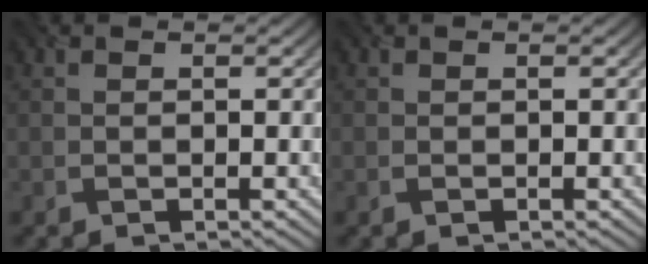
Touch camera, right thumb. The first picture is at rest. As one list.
[{"total": 0.0}]